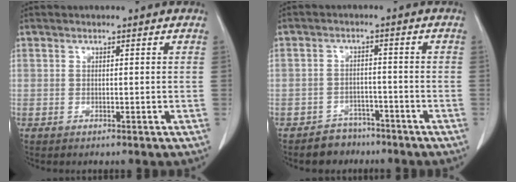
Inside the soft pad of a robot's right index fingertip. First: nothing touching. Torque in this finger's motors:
{"motor_torque": [-0.16, -0.08, -0.12, -0.07]}